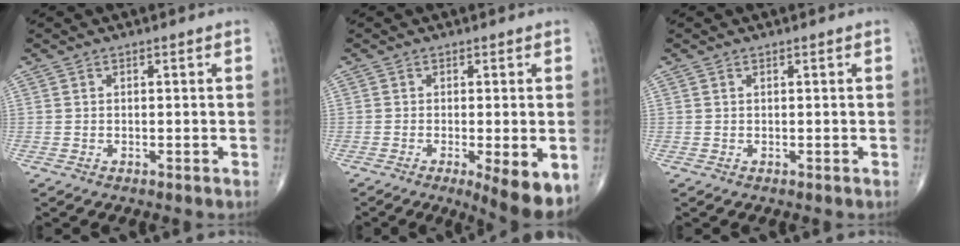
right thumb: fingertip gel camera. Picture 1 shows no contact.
{"total": 7.7, "force": [-2.8, 1.6, 7.0], "torque": [-0.097, -0.019, -0.042]}
{"total": 0.0}